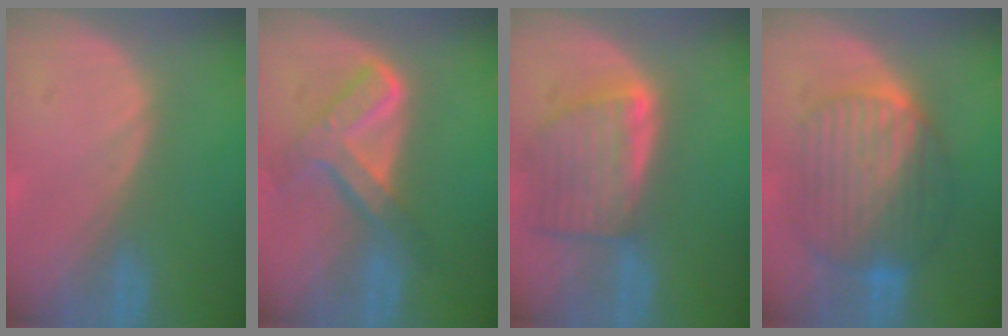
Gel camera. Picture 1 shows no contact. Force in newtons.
{"total": 7.7, "press": 6.5, "slide": 4.2}
{"total": 8.0, "press": 7.3, "slide": 3.3}
{"total": 10.2, "press": 10.2, "slide": 0.8}